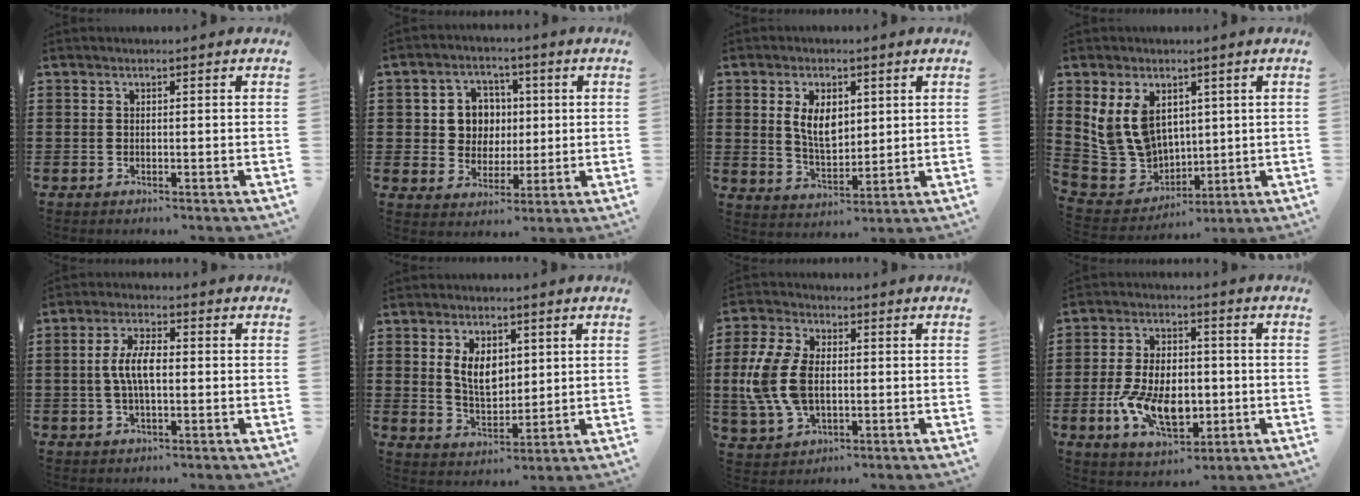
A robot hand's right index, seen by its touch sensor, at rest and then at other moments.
{"total": 6.3, "force": [0.8, 5.8, 2.1], "torque": [-0.060, 0.017, 0.012]}
{"total": 6.3, "force": [1.6, 3.6, 4.9], "torque": [-0.089, 0.004, 0.024]}
{"total": 10.6, "force": [3.3, 8.1, 5.9], "torque": [-0.170, 0.007, 0.064]}
{"total": 6.1, "force": [-0.1, 2.4, 5.6], "torque": [-0.124, -0.002, -0.010]}
{"total": 6.2, "force": [1.7, 3.8, 4.6], "torque": [-0.087, 0.005, 0.027]}
{"total": 10.5, "force": [-0.1, 6.6, 8.1], "torque": [-0.207, 0.003, -0.009]}
{"total": 10.5, "force": [-2.5, 6.0, 8.2], "torque": [-0.177, 0.005, -0.043]}